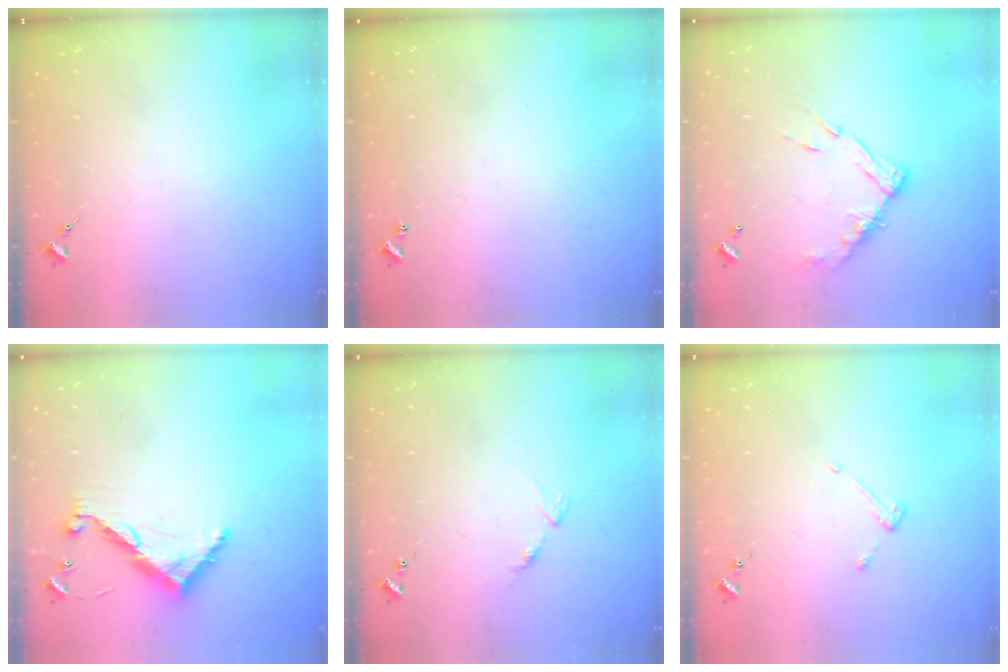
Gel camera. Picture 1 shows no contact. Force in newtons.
{"total": 1.0, "press": 1.0, "slide": 0.2}
{"total": 13.3, "press": 13.3, "slide": 1.1}
{"total": 9.3, "press": 9.3, "slide": 0.3}
{"total": 7.8, "press": 7.8, "slide": 0.6}
{"total": 3.0, "press": 3.0, "slide": 0.4}